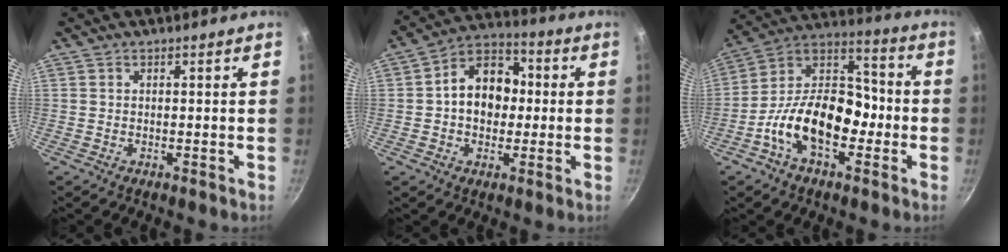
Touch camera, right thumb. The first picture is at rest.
{"total": 12.6, "force": [0.4, 9.6, 8.1], "torque": [-0.080, 0.028, -0.008]}
{"total": 16.3, "force": [-5.3, 9.8, 11.9], "torque": [-0.163, 0.058, -0.107]}